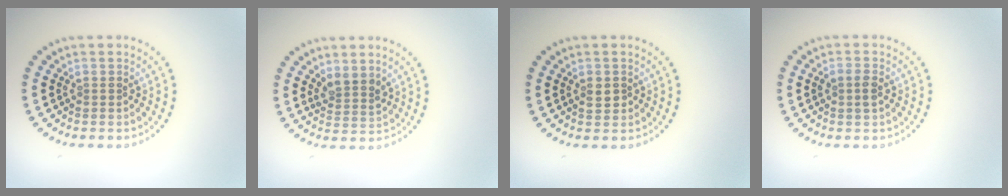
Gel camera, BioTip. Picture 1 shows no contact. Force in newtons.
{"total": 2.3, "press": 1.9, "slide": 1.4}
{"total": 1.4, "press": 1.4, "slide": 0.1}
{"total": 1.5, "press": 1.5, "slide": 0.2}